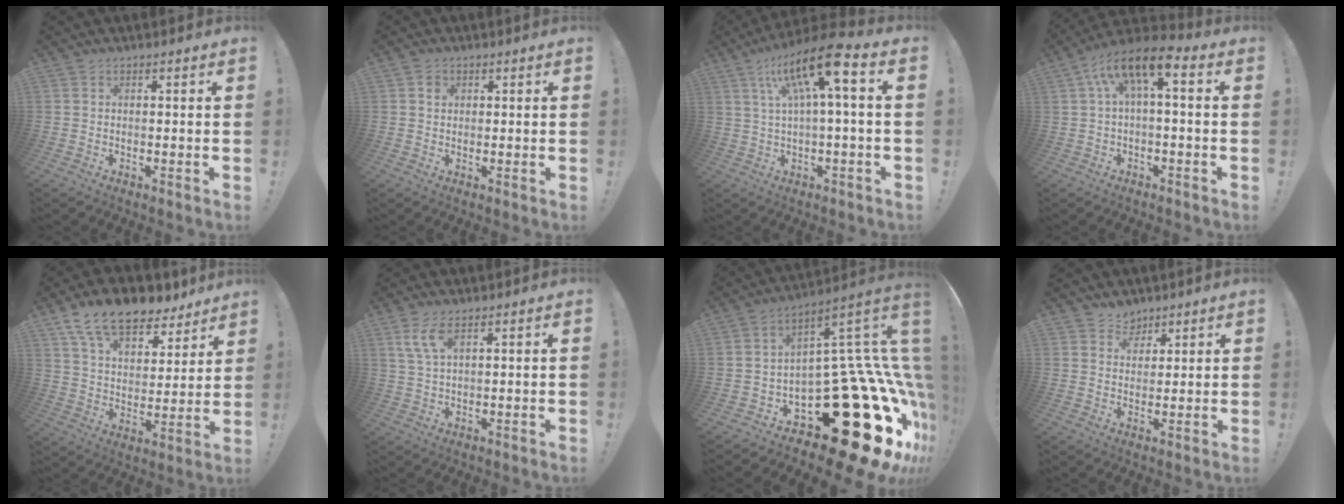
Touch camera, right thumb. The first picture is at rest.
{"total": 1.7, "force": [0.4, 1.5, 0.5], "torque": [-0.002, 0.001, 0.006]}
{"total": 16.2, "force": [4.9, 3.1, 15.1], "torque": [-0.252, -0.020, 0.068]}
{"total": 9.6, "force": [2.5, 3.2, 8.6], "torque": [-0.149, -0.011, 0.042]}
{"total": 15.2, "force": [11.4, 7.2, 7.2], "torque": [-0.120, -0.081, 0.205]}
{"total": 5.8, "force": [2.9, 1.8, 4.6], "torque": [-0.085, -0.005, 0.053]}
{"total": 35.0, "force": [-12.7, 15.7, 28.6], "torque": [-0.311, 0.008, -0.144]}
{"total": 4.7, "force": [3.5, 3.2, 0.1], "torque": [0.008, -0.032, 0.067]}